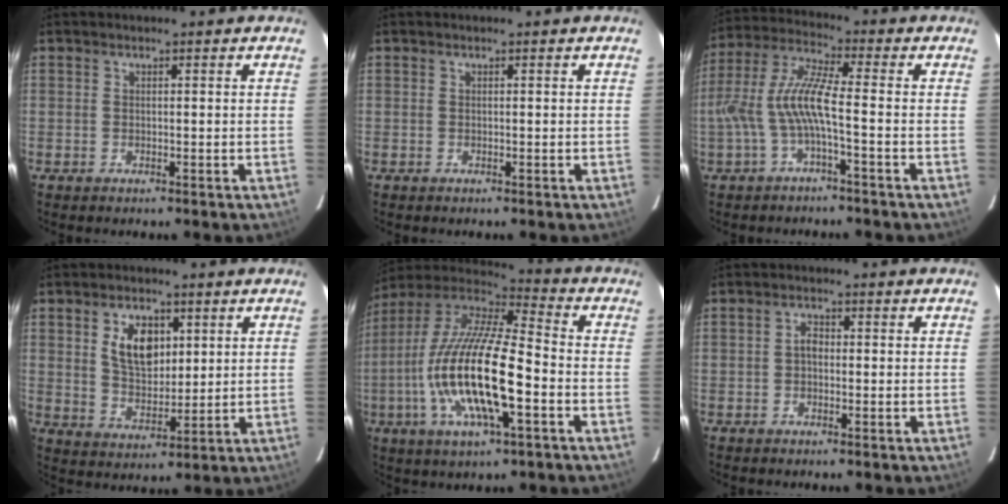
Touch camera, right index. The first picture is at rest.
{"total": 0.0}
{"total": 9.2, "force": [-2.5, 1.0, 8.8], "torque": [-0.193, 0.008, -0.044]}
{"total": 8.8, "force": [3.0, 5.2, 6.3], "torque": [-0.113, 0.008, 0.063]}
{"total": 21.7, "force": [-5.6, 5.6, 20.2], "torque": [-0.387, -0.025, -0.110]}
{"total": 1.7, "force": [-0.2, 1.2, 1.2], "torque": [-0.021, 0.008, -0.007]}